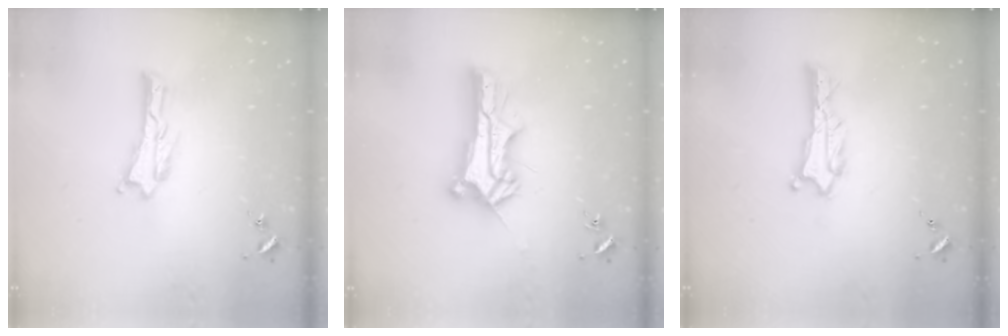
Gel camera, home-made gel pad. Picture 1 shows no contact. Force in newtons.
{"total": 10.0, "press": 9.9, "slide": 1.0}
{"total": 0.7, "press": 0.7, "slide": 0.1}